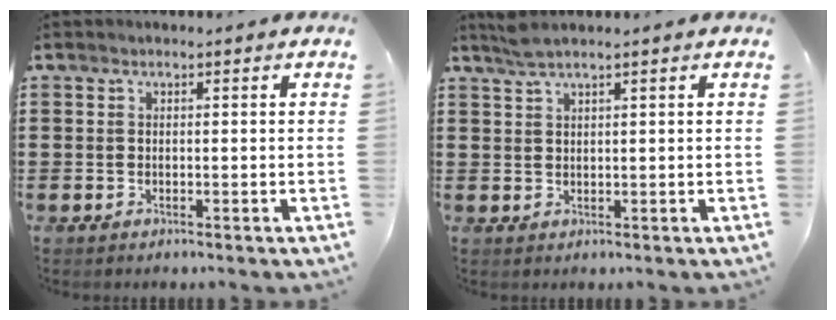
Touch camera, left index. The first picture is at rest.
{"total": 2.2, "force": [1.7, 0.0, 1.3], "torque": [-0.028, 0.001, 0.032]}